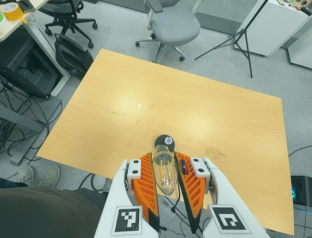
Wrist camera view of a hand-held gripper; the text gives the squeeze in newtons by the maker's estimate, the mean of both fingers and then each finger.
{"total": 12.8, "left": 13.0, "right": 12.6}